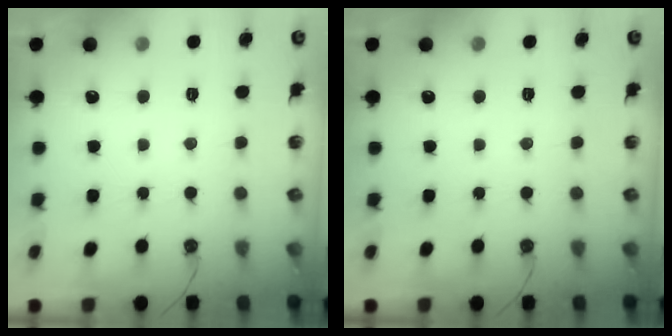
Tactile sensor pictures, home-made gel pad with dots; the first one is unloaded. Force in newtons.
{"total": 0.0}